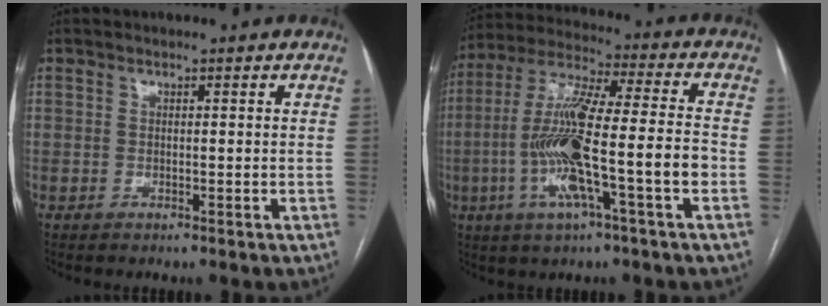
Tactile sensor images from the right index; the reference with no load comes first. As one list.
[{"total": 16.3, "force": [-4.1, 0.9, 15.7], "torque": [-0.302, 0.003, -0.076]}]